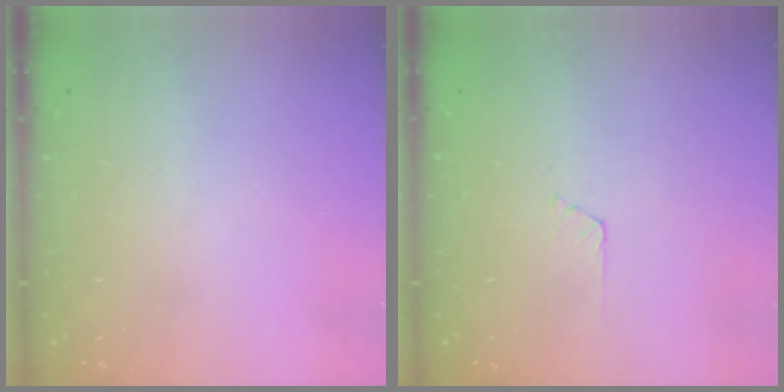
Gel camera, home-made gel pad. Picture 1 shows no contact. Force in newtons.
{"total": 1.7, "press": 1.7, "slide": 0.3}